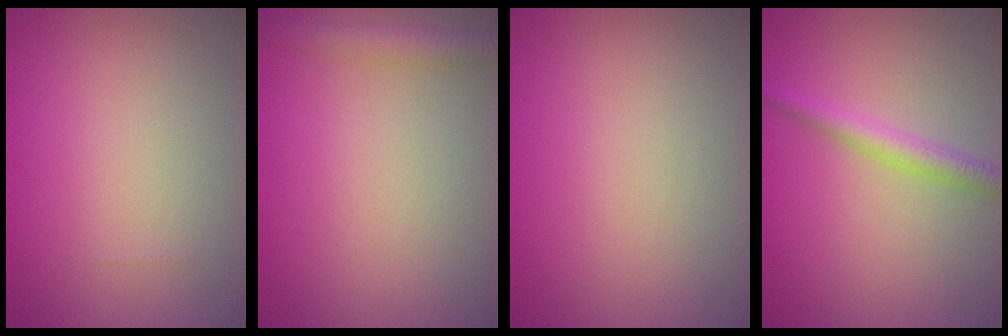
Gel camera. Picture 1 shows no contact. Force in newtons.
{"total": 2.8, "press": 2.8, "slide": 0.1}
{"total": 0.0}
{"total": 2.5, "press": 2.5, "slide": 0.1}